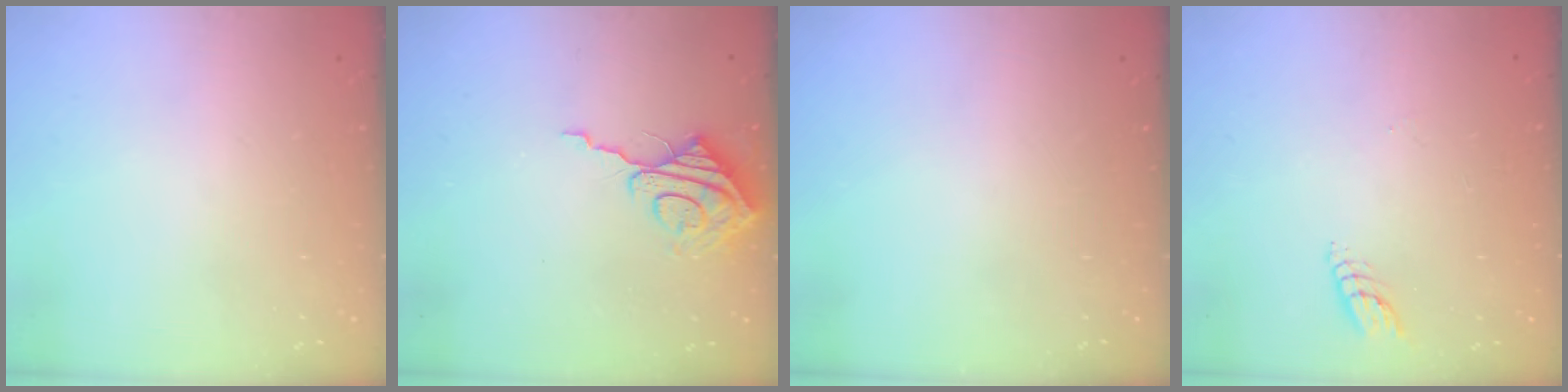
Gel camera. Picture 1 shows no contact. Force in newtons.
{"total": 9.4, "press": 9.4, "slide": 1.0}
{"total": 0.0}
{"total": 3.9, "press": 3.9, "slide": 0.4}